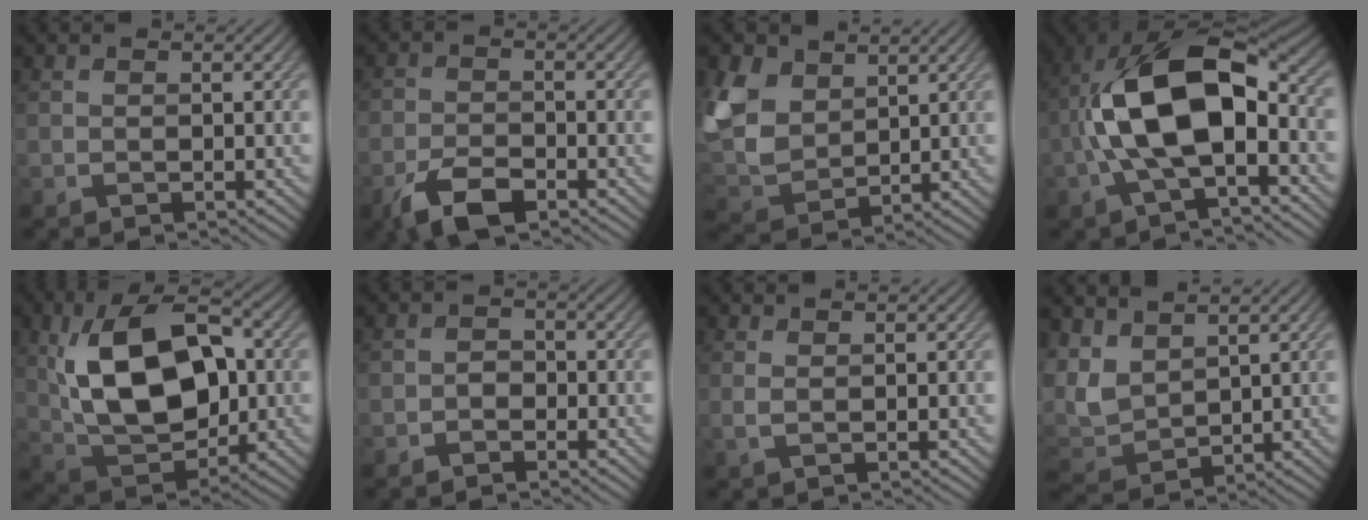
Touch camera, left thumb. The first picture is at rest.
{"total": 5.9, "force": [-3.7, 2.8, 3.7], "torque": [-0.072, -0.002, -0.075]}
{"total": 9.3, "force": [4.7, 5.9, 5.5], "torque": [-0.167, 0.011, 0.099]}
{"total": 14.8, "force": [-1.4, 7.2, 12.9], "torque": [-0.247, 0.006, -0.034]}
{"total": 14.2, "force": [2.0, 8.6, 11.2], "torque": [-0.215, 0.003, 0.035]}
{"total": 1.4, "force": [-0.9, 1.0, 0.6], "torque": [-0.007, 0.005, -0.020]}
{"total": 1.1, "force": [0.7, -0.2, 0.8], "torque": [-0.020, 0.005, 0.012]}
{"total": 6.9, "force": [4.0, 3.8, 4.1], "torque": [-0.123, 0.005, 0.086]}